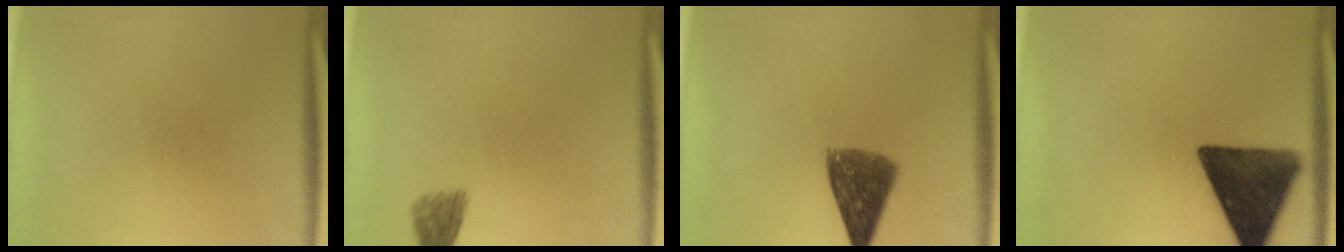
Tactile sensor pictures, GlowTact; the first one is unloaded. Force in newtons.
{"total": 2.4}
{"total": 8.1}
{"total": 14.5}